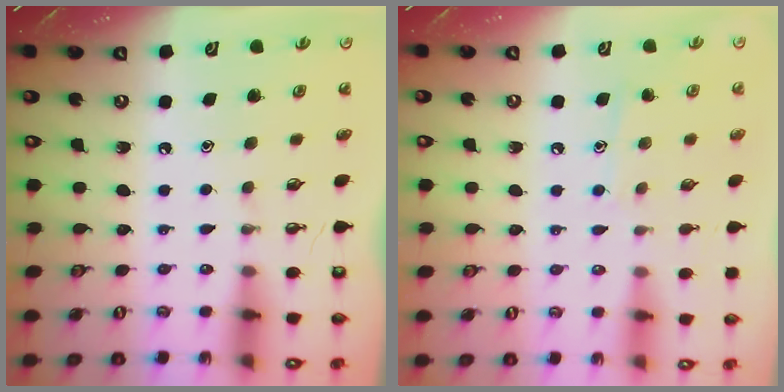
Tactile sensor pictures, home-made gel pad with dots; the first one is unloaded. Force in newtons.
{"total": 6.4, "press": 6.4, "slide": 0.3}